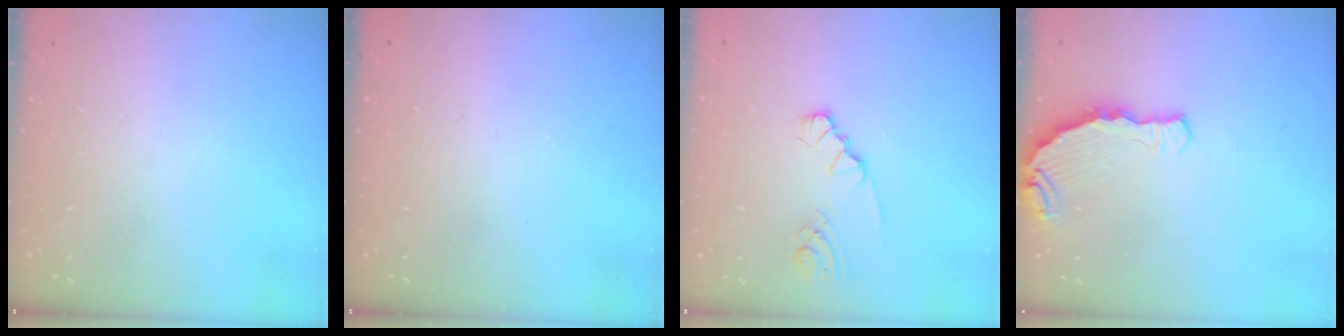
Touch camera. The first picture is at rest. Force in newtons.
{"total": 0.0}
{"total": 2.1, "press": 2.1, "slide": 0.3}
{"total": 8.0, "press": 6.5, "slide": 4.6}